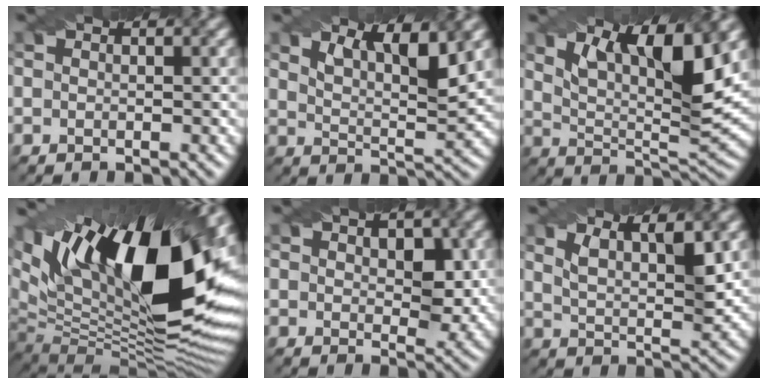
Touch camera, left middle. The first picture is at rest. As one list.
[{"total": 5.7, "force": [3.7, 1.5, 4.1], "torque": [-0.066, 0.004, 0.055]}, {"total": 9.9, "force": [4.8, 3.0, 8.1], "torque": [-0.143, -0.007, 0.086]}, {"total": 19.5, "force": [6.9, 9.1, 15.8], "torque": [-0.248, 0.015, 0.124]}, {"total": 4.0, "force": [1.0, 2.3, 3.0], "torque": [-0.039, -0.008, 0.017]}, {"total": 5.1, "force": [2.9, 1.7, 3.8], "torque": [-0.063, 0.003, 0.044]}]